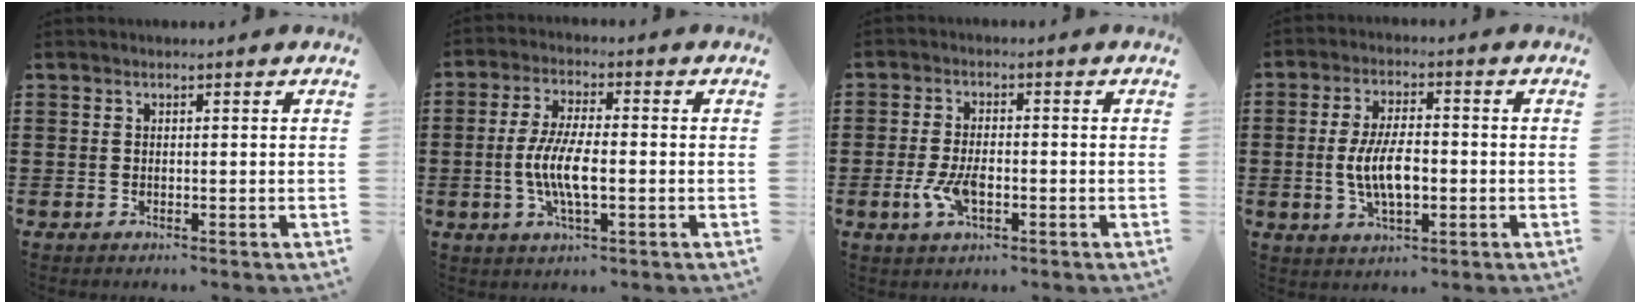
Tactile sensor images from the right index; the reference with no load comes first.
{"total": 7.1, "force": [-1.3, 2.1, 6.6], "torque": [-0.141, -0.004, -0.030]}
{"total": 5.1, "force": [-1.4, 2.4, 4.3], "torque": [-0.100, -0.004, -0.029]}
{"total": 7.5, "force": [-1.0, 3.2, 6.7], "torque": [-0.144, -0.002, -0.025]}